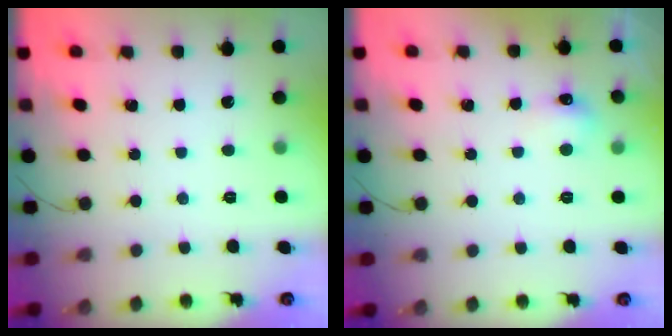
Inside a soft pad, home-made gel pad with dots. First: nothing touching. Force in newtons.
{"total": 5.4, "press": 5.2, "slide": 1.5}